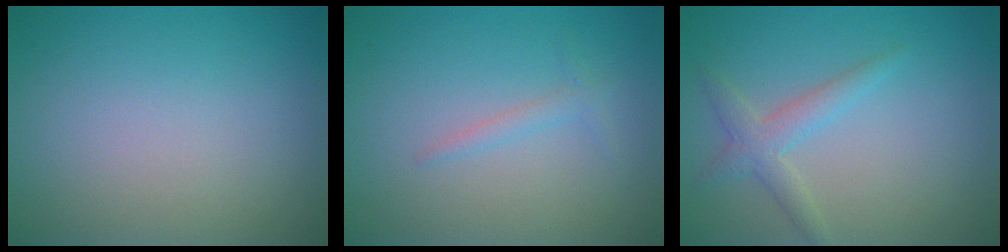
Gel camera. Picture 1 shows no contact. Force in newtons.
{"total": 1.0, "press": 1.0, "slide": 0.1}
{"total": 2.4, "press": 2.4, "slide": 0.2}